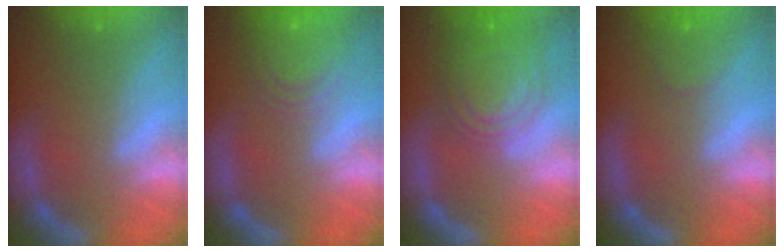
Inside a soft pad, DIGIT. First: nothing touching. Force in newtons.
{"total": 7.5}
{"total": 10.0}
{"total": 2.4}